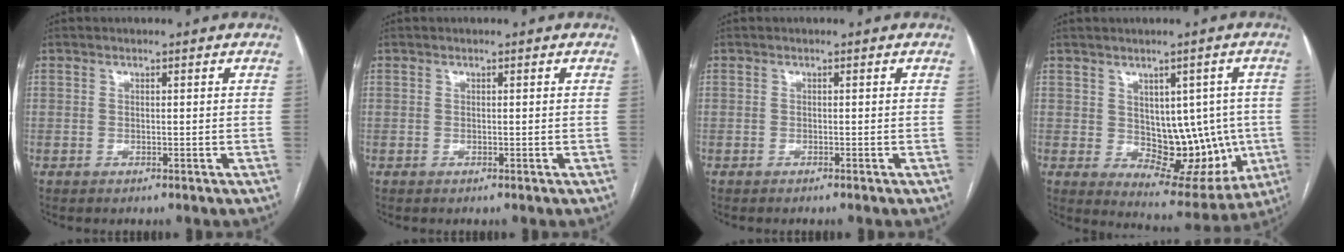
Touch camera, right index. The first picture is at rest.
{"total": 0.0}
{"total": 0.7, "force": [-0.6, -0.2, 0.3], "torque": [0.001, 0.002, -0.011]}
{"total": 12.4, "force": [-0.6, 7.2, 10.0], "torque": [-0.112, 0.010, 0.020]}